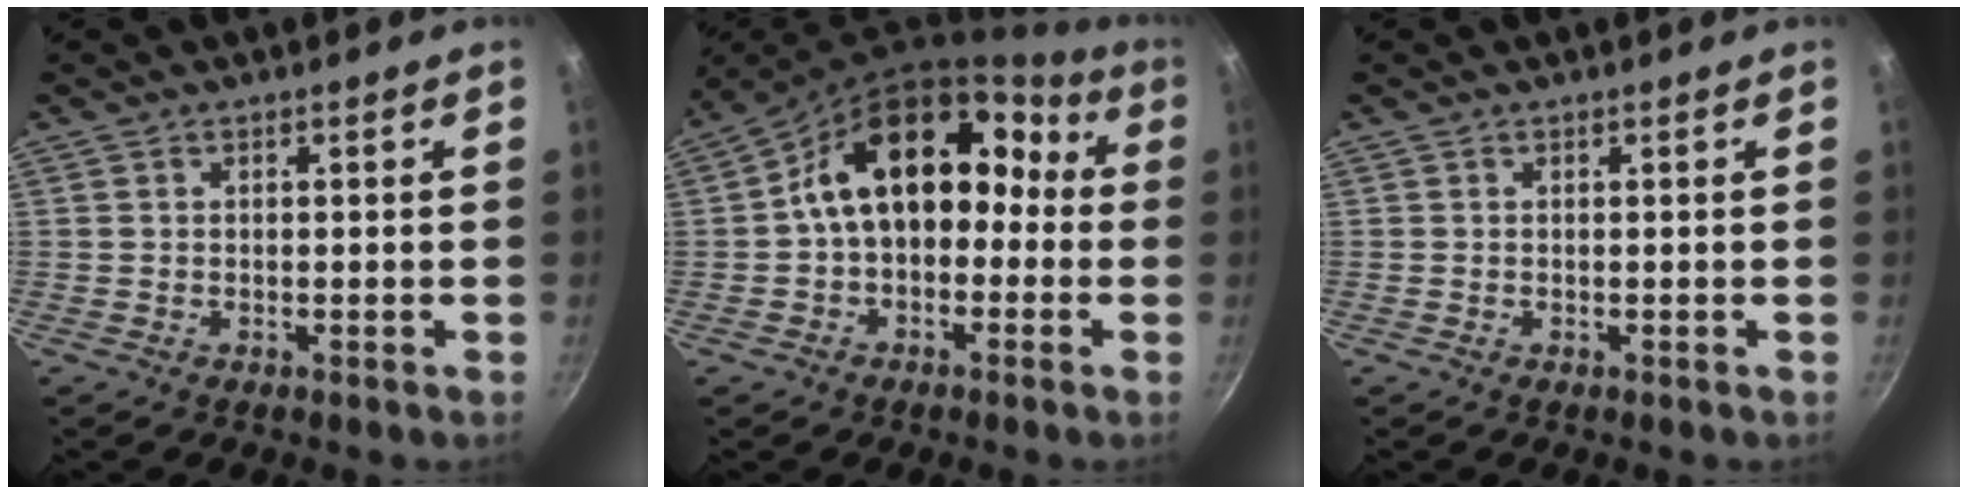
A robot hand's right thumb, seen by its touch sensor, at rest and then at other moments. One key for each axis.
{"total": 16.7, "fx": 0.1, "fy": 11.2, "fz": 12.4, "tx": -0.161, "ty": 0.058, "tz": -0.014}
{"total": 0.0}